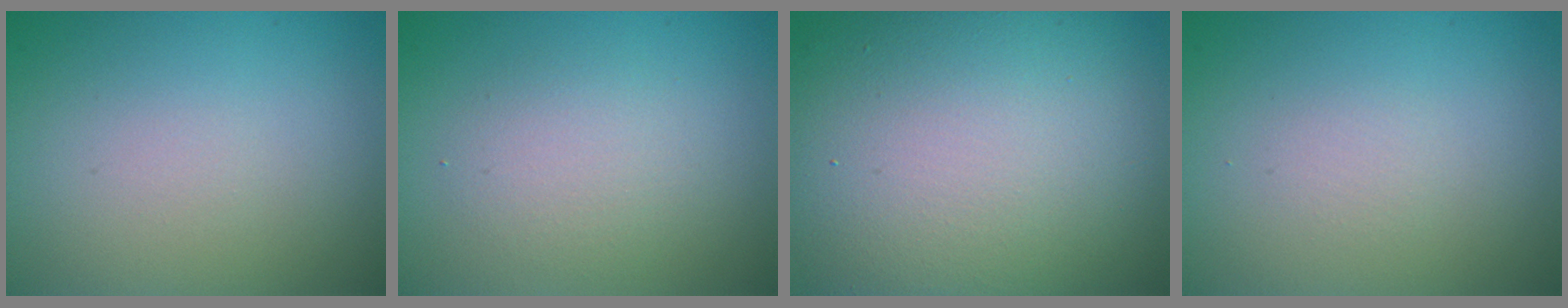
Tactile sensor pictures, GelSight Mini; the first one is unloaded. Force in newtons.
{"total": 2.2, "press": 2.2, "slide": 0.1}
{"total": 12.9, "press": 12.9, "slide": 0.5}
{"total": 0.7, "press": 0.7, "slide": 0.1}